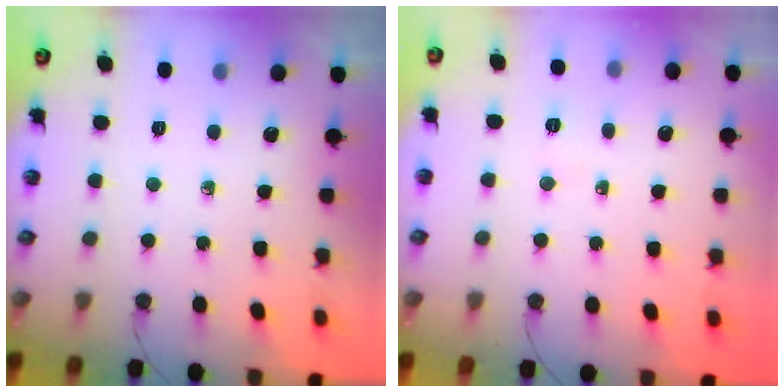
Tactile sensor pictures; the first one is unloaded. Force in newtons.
{"total": 2.8, "press": 2.6, "slide": 0.9}